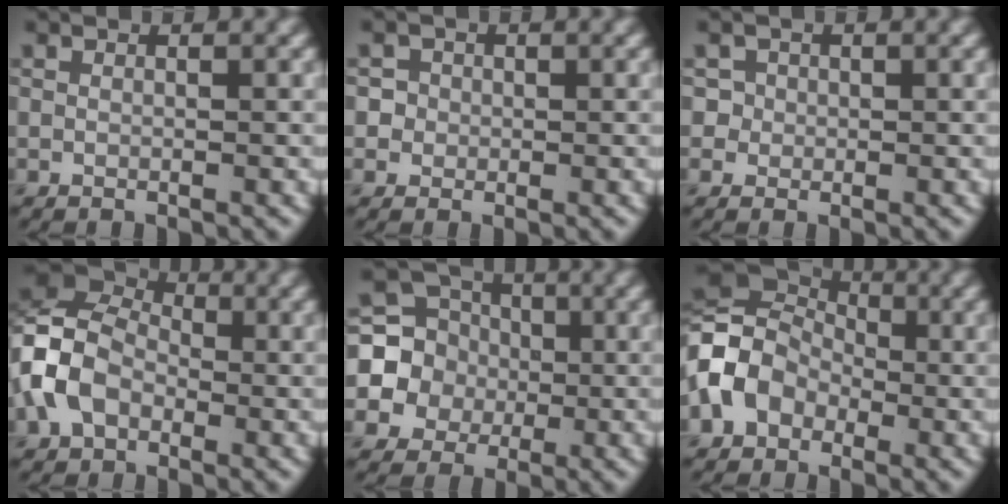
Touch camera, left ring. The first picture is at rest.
{"total": 2.4, "force": [0.5, 2.2, 0.7], "torque": [0.005, 0.003, 0.004]}
{"total": 1.8, "force": [0.5, 1.7, 0.4], "torque": [0.003, -0.002, 0.018]}
{"total": 7.3, "force": [-2.0, 5.6, 4.2], "torque": [-0.092, 0.005, -0.055]}
{"total": 7.4, "force": [-0.3, 7.1, 2.0], "torque": [-0.048, 0.026, -0.033]}
{"total": 8.2, "force": [-1.4, 6.4, 4.9], "torque": [-0.100, 0.009, -0.049]}